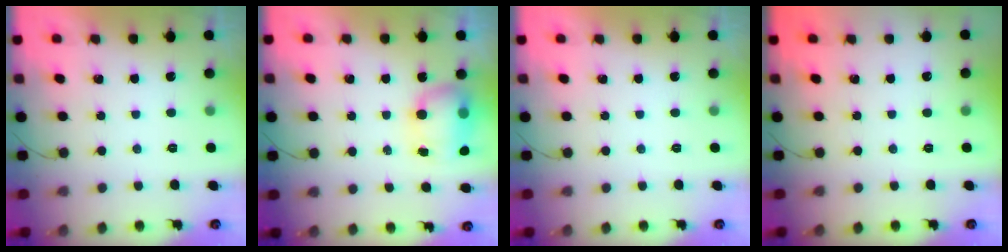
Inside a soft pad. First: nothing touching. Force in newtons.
{"total": 7.7, "press": 7.6, "slide": 1.3}
{"total": 0.0}
{"total": 0.0}